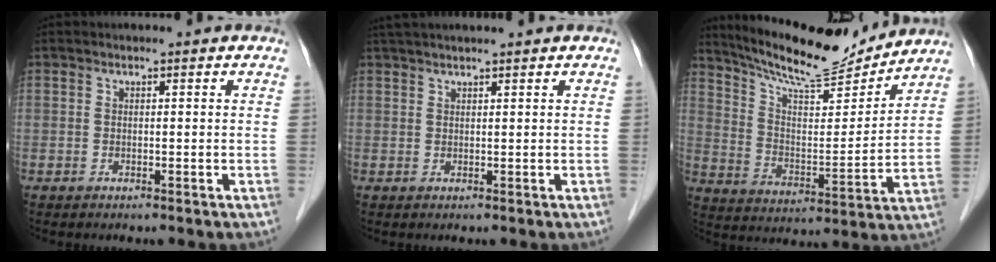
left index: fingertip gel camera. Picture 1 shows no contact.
{"total": 5.3, "force": [4.4, -0.3, 3.0], "torque": [-0.044, 0.031, 0.073]}
{"total": 14.9, "force": [14.0, 1.3, 4.7], "torque": [-0.089, -0.015, 0.232]}